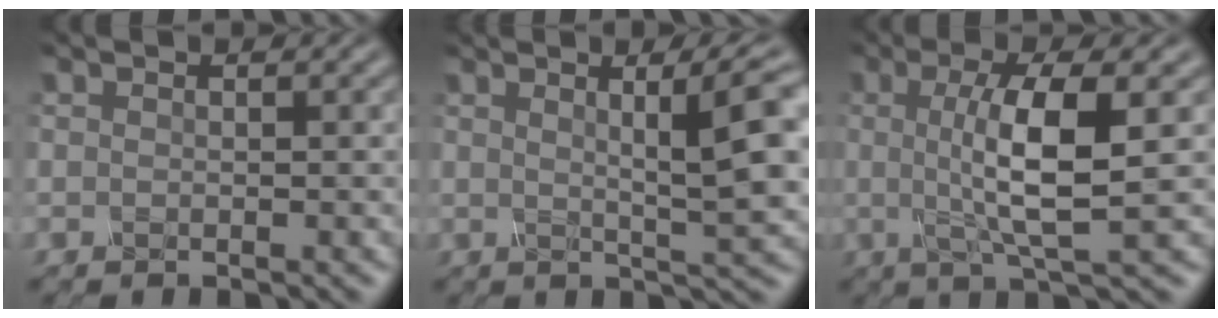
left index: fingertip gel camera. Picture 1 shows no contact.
{"total": 9.1, "force": [2.2, 1.7, 8.7], "torque": [-0.097, 0.021, 0.031]}
{"total": 6.7, "force": [0.2, 1.5, 6.5], "torque": [-0.114, 0.001, 0.002]}